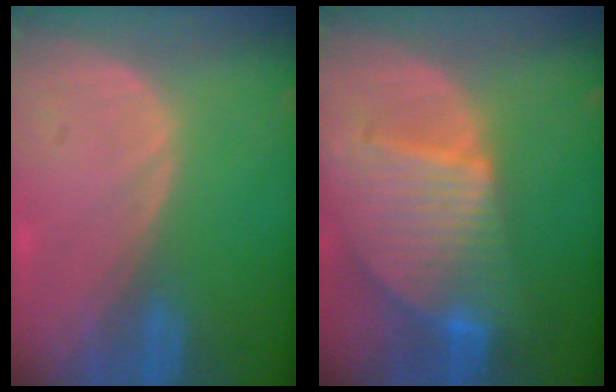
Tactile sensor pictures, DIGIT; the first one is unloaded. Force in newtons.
{"total": 9.5, "press": 8.2, "slide": 4.8}